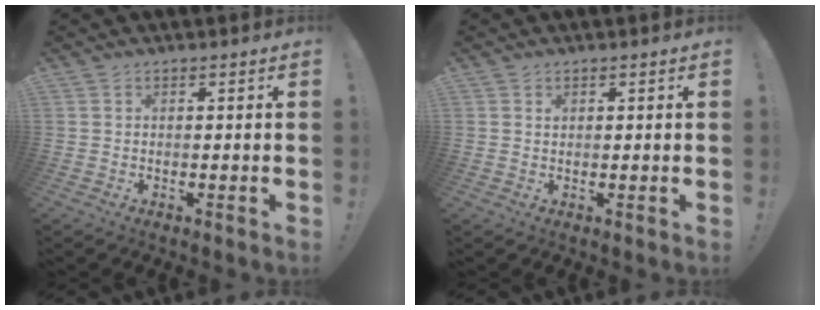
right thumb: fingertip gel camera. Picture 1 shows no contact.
{"total": 0.6, "force": [0.5, 0.4, 0.1], "torque": [0.006, -0.005, 0.009]}